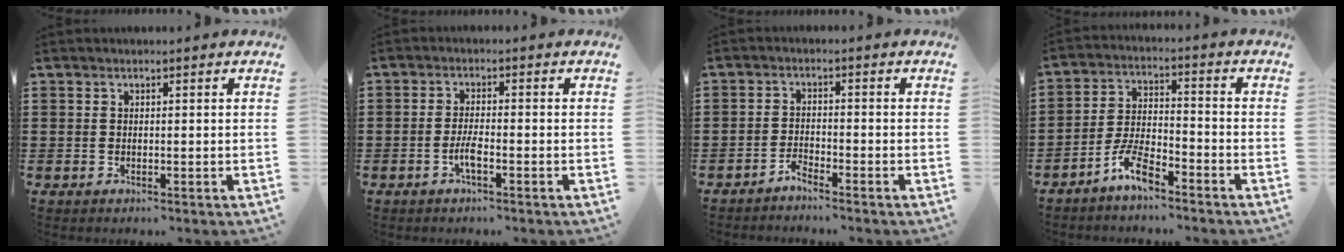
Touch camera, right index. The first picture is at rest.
{"total": 3.0, "force": [-1.4, 0.6, 2.6], "torque": [-0.062, -0.004, -0.030]}
{"total": 2.2, "force": [-2.2, 0.0, 0.1], "torque": [-0.009, 0.004, -0.047]}
{"total": 6.2, "force": [-4.6, 1.7, 3.7], "torque": [-0.090, 0.004, -0.092]}